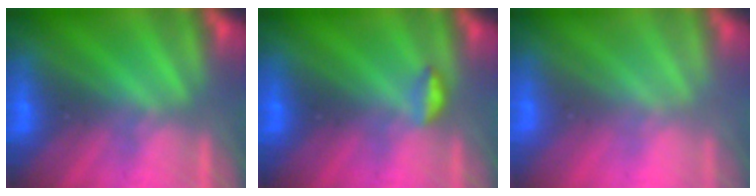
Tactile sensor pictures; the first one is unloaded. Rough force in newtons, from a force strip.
{"total": 2.9}
{"total": 2.6}